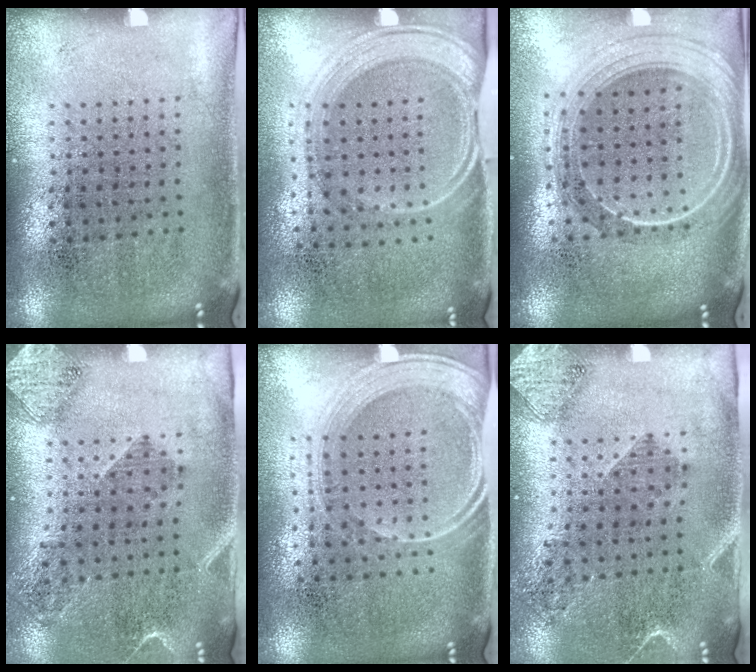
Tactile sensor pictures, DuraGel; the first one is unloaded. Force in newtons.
{"total": 1.6, "press": 1.4, "slide": 0.9}
{"total": 2.4, "press": 2.0, "slide": 1.2}
{"total": 1.8, "press": 1.5, "slide": 1.1}
{"total": 2.0, "press": 1.7, "slide": 1.1}
{"total": 1.7, "press": 1.4, "slide": 1.0}